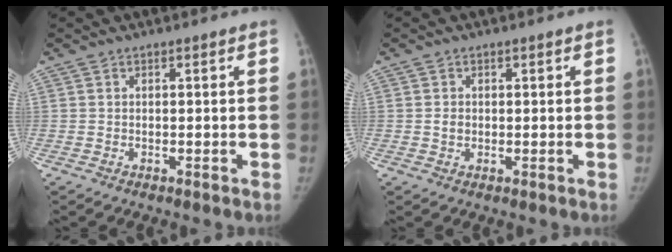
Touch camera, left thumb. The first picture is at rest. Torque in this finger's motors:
{"motor_torque": [0.17, 0.08, 0.31, -0.33, 0.04]}